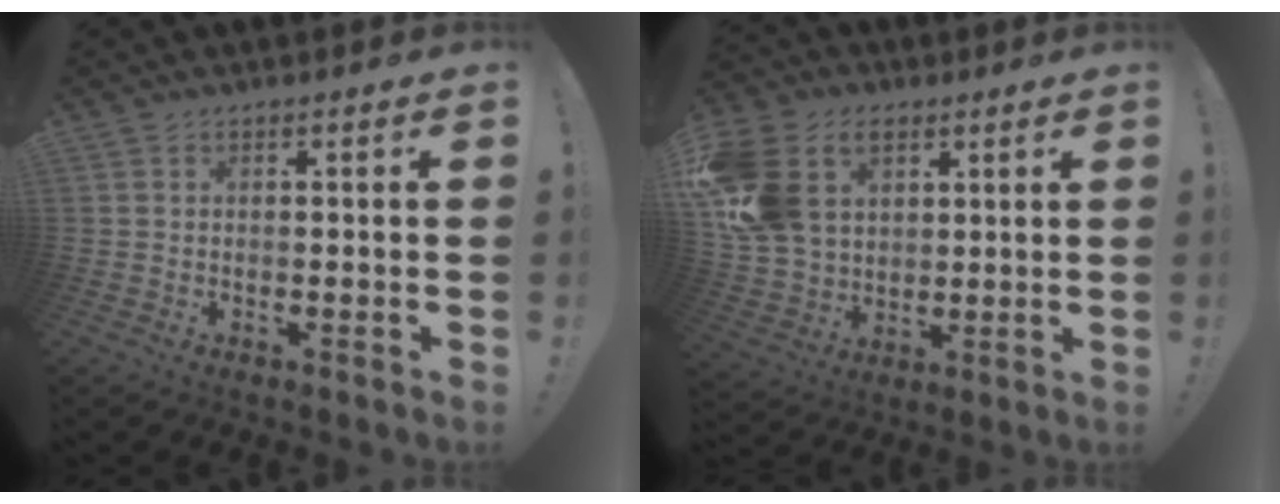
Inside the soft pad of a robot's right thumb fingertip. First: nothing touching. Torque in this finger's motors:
{"motor_torque": [2.33, 2.40, 1.03, 0.51, 0.31]}